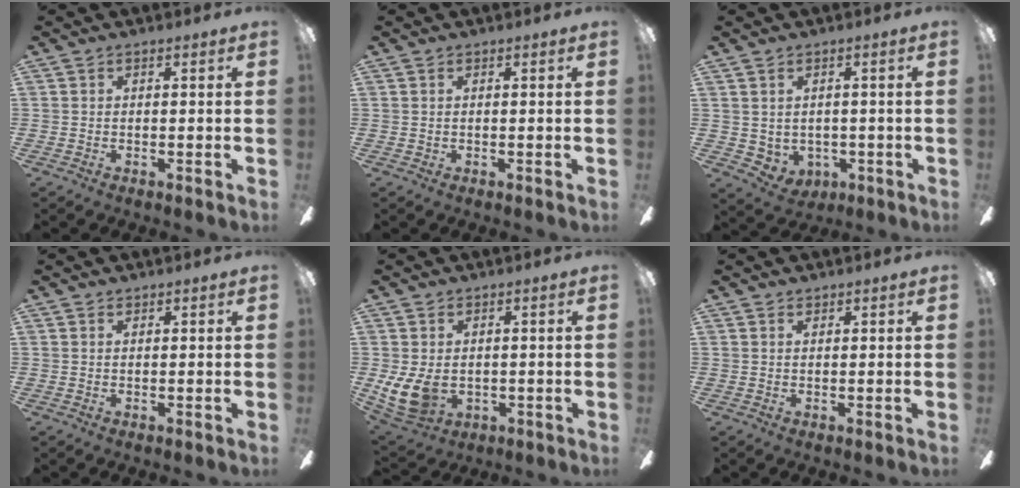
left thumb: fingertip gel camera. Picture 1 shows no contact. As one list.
[{"total": 0.0}, {"total": 3.0, "force": [1.5, 2.5, 0.7], "torque": [-0.031, -0.011, 0.028]}, {"total": 0.6, "force": [0.5, 0.3, 0.2], "torque": [-0.005, 0.001, 0.010]}, {"total": 8.2, "force": [-0.1, 6.0, 5.6], "torque": [-0.134, -0.012, 0.001]}, {"total": 0.9, "force": [0.8, 0.5, 0.2], "torque": [-0.005, 0.001, 0.015]}]